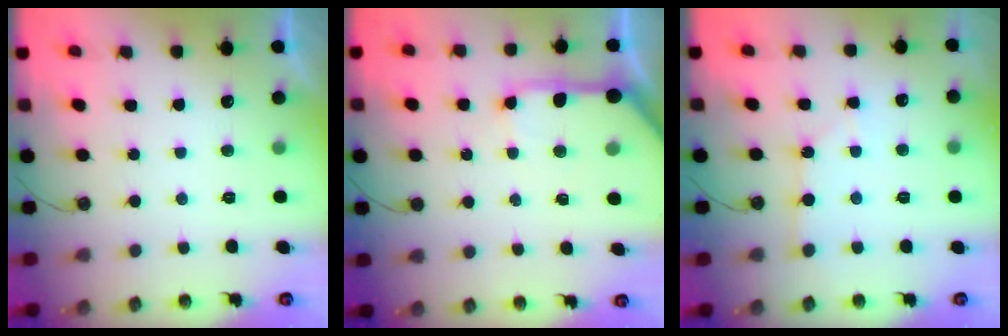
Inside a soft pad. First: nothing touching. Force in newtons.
{"total": 11.0, "press": 10.9, "slide": 1.5}
{"total": 3.0, "press": 2.9, "slide": 0.4}